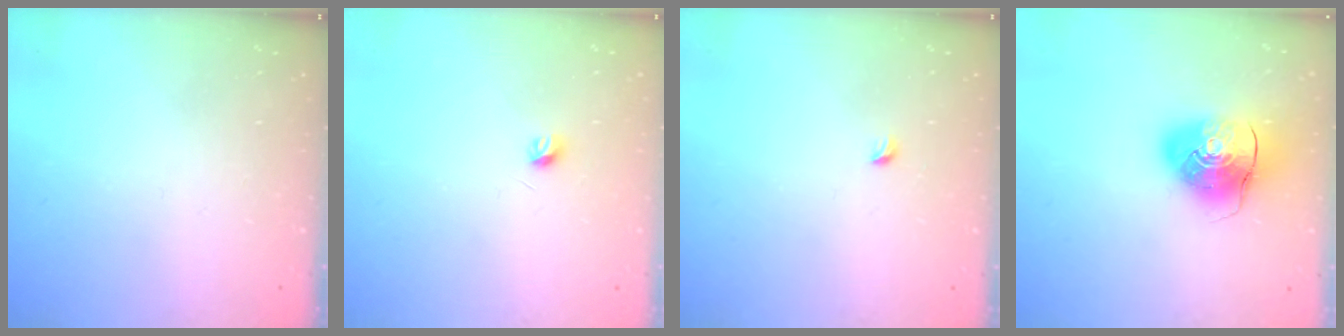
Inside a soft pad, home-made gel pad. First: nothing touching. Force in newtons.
{"total": 3.3, "press": 3.2, "slide": 0.6}
{"total": 2.7, "press": 2.6, "slide": 0.6}
{"total": 10.6, "press": 10.5, "slide": 1.8}